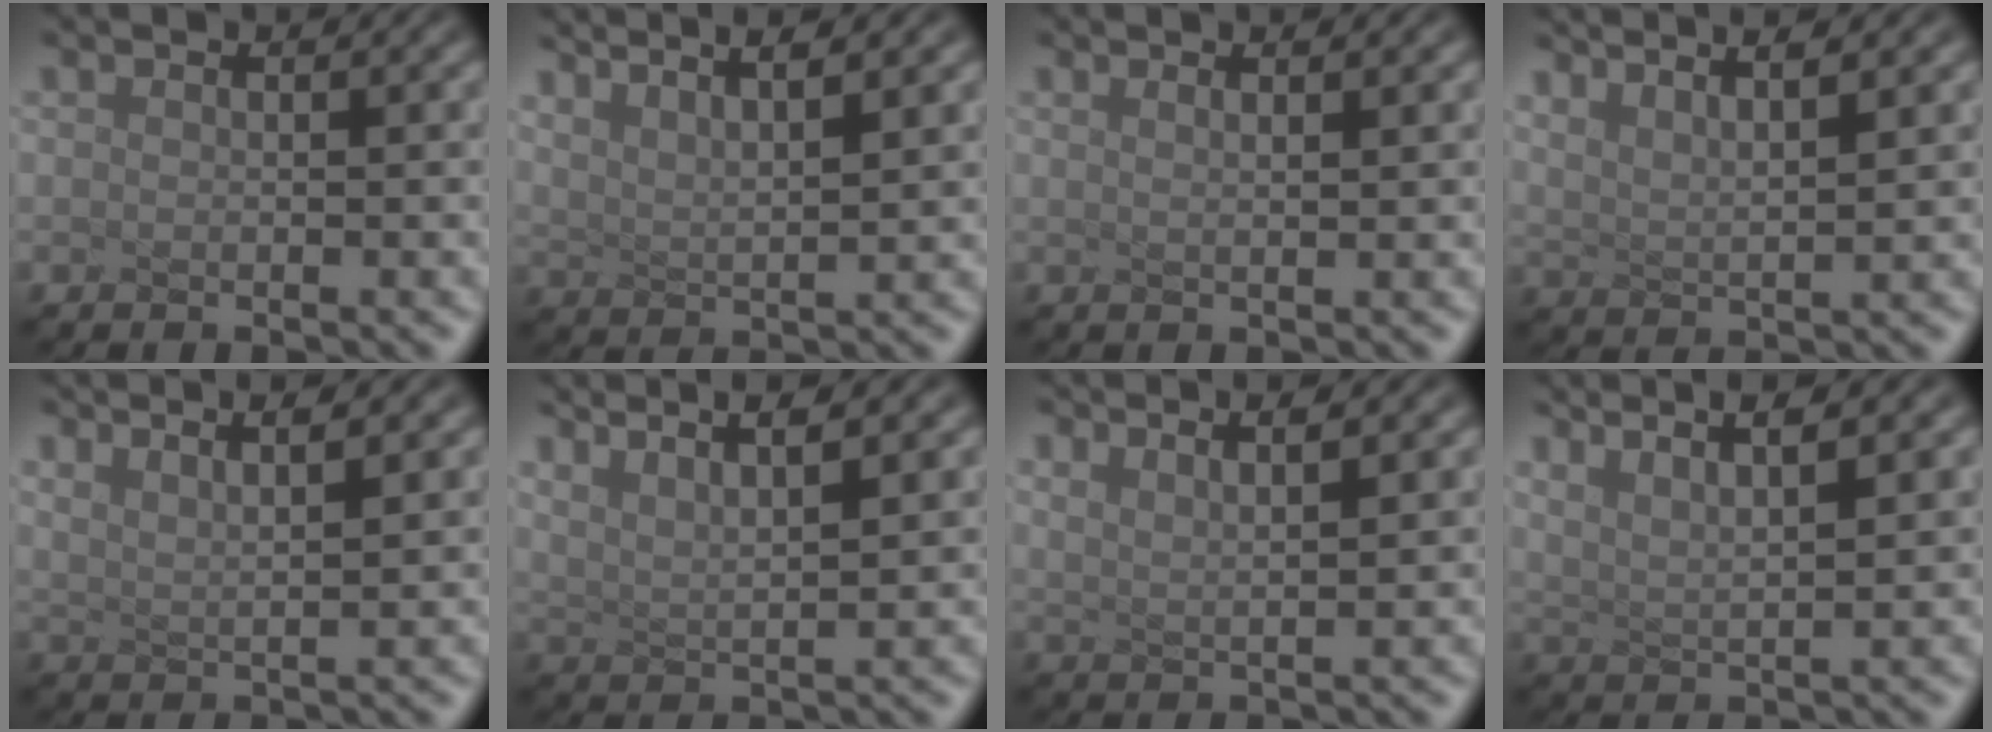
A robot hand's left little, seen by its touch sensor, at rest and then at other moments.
{"total": 4.1, "force": [3.3, 0.1, 2.5], "torque": [-0.064, 0.020, 0.062]}
{"total": 1.9, "force": [1.1, 0.6, 1.4], "torque": [-0.017, 0.024, 0.006]}
{"total": 4.0, "force": [3.1, 0.1, 2.6], "torque": [-0.067, 0.021, 0.059]}
{"total": 3.2, "force": [2.3, -0.1, 2.3], "torque": [-0.060, 0.018, 0.048]}
{"total": 4.4, "force": [3.0, 0.1, 3.2], "torque": [-0.084, 0.017, 0.066]}
{"total": 2.7, "force": [2.0, -0.1, 1.9], "torque": [-0.048, 0.015, 0.040]}
{"total": 4.1, "force": [2.6, 0.0, 3.2], "torque": [-0.084, 0.011, 0.062]}